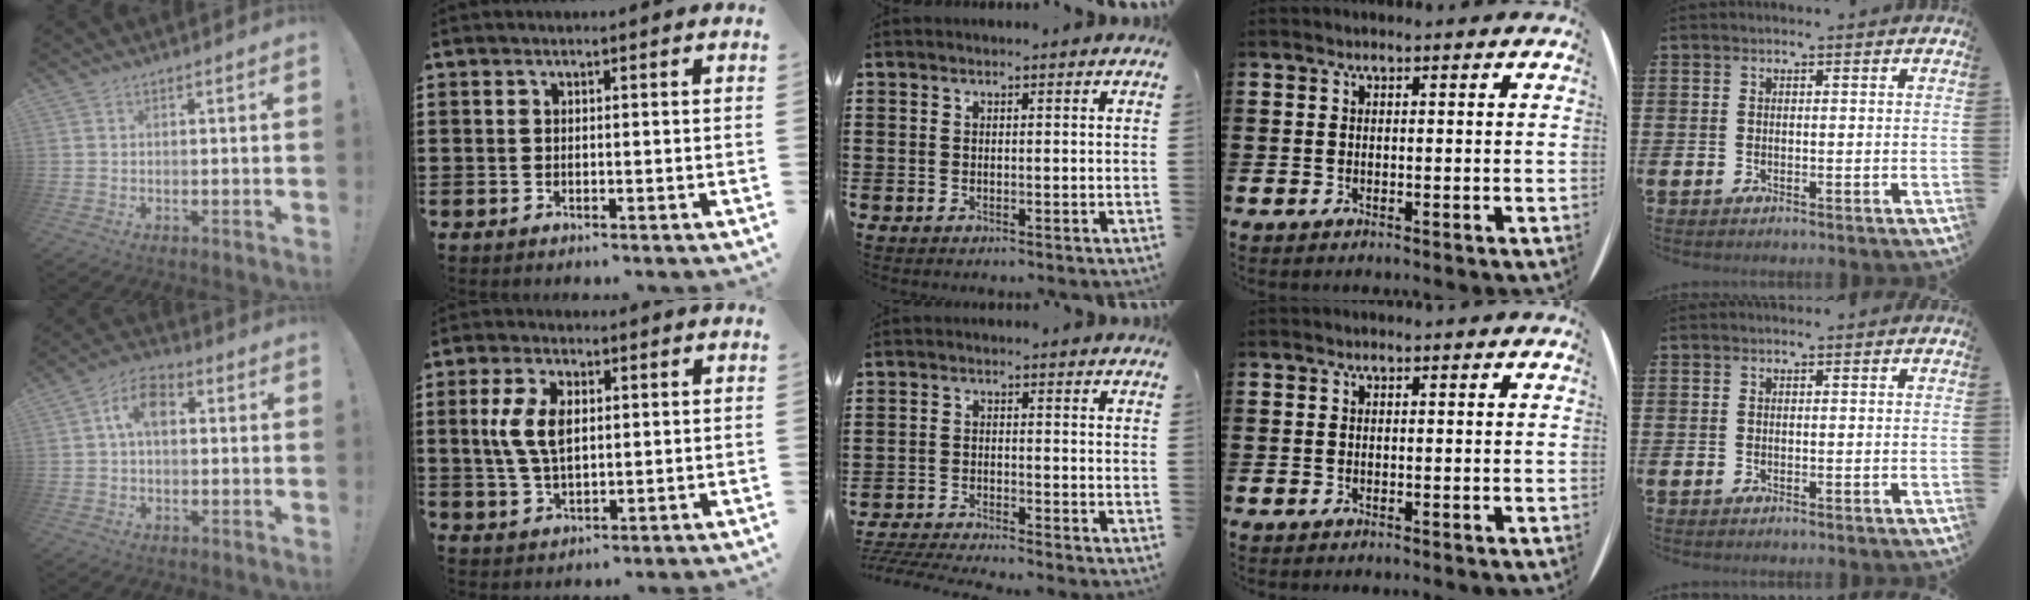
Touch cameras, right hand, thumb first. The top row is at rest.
{"thumb": {"total": 8.7, "force": [1.6, 5.4, 6.6], "torque": [-0.115, 0.012, 0.029]}, "index": {"total": 6.9, "force": [1.1, 3.6, 5.8], "torque": [-0.132, 0.009, 0.014]}, "middle": {"total": 3.3, "force": [-3.3, -0.2, 0.6], "torque": [-0.026, -0.008, -0.073]}}